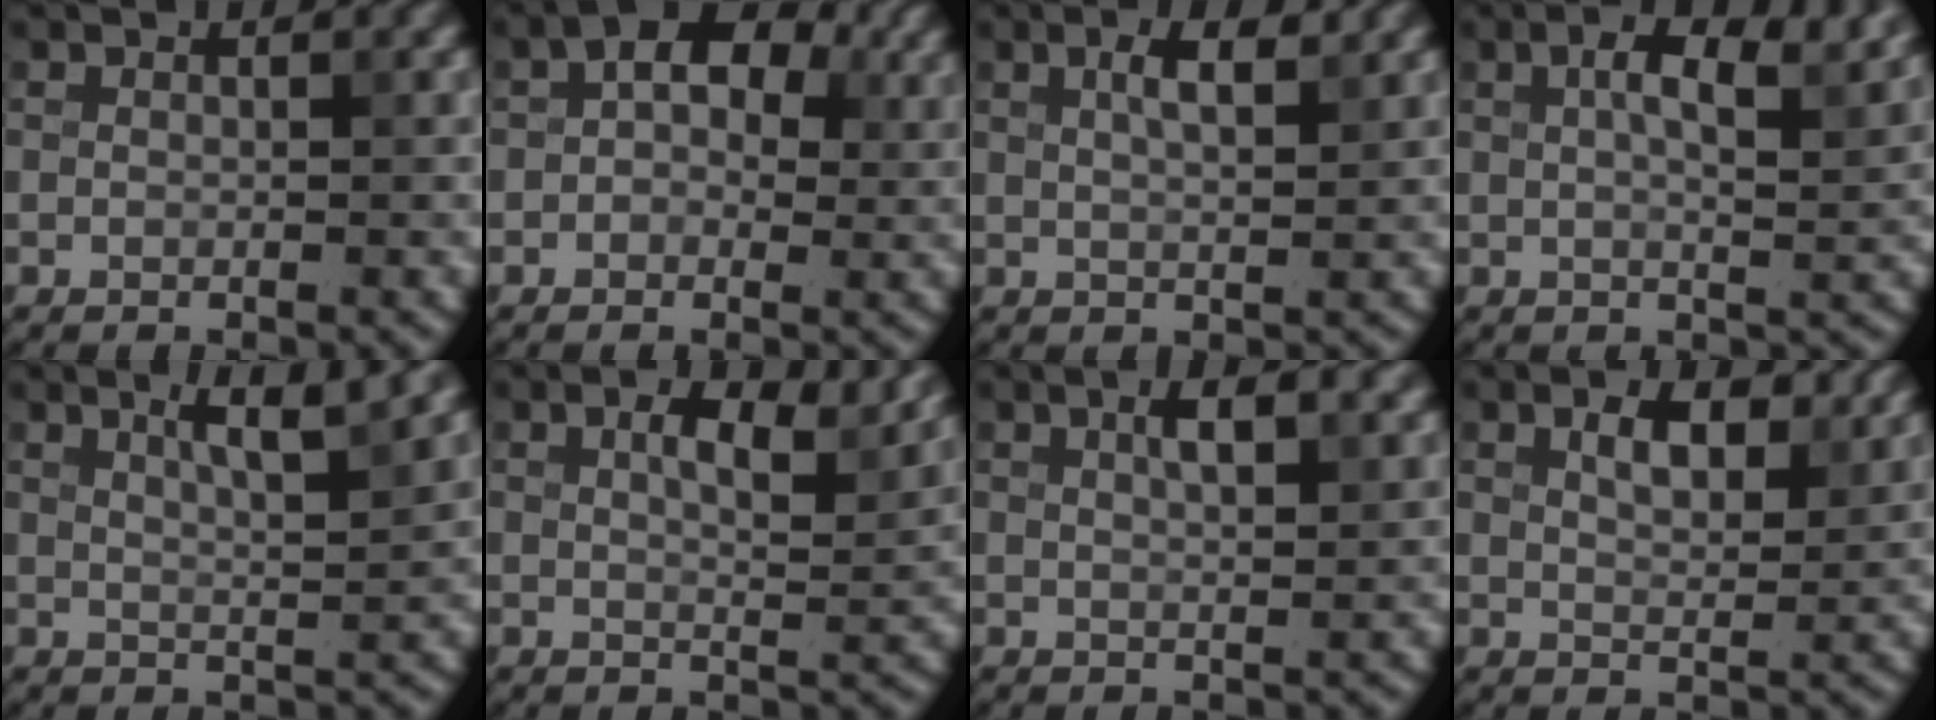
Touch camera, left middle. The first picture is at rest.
{"total": 5.7, "force": [1.6, 3.8, 3.9], "torque": [-0.047, 0.017, 0.002]}
{"total": 3.0, "force": [1.5, 0.8, 2.4], "torque": [-0.038, 0.006, 0.024]}
{"total": 5.9, "force": [2.6, 2.1, 4.9], "torque": [-0.065, 0.014, 0.030]}
{"total": 3.9, "force": [2.3, 0.6, 3.2], "torque": [-0.038, 0.004, 0.037]}
{"total": 5.1, "force": [2.6, 1.8, 4.0], "torque": [-0.064, 0.001, 0.041]}
{"total": 3.1, "force": [1.6, 0.8, 2.6], "torque": [-0.034, 0.006, 0.024]}
{"total": 4.1, "force": [2.1, 1.8, 3.0], "torque": [-0.054, 0.003, 0.036]}